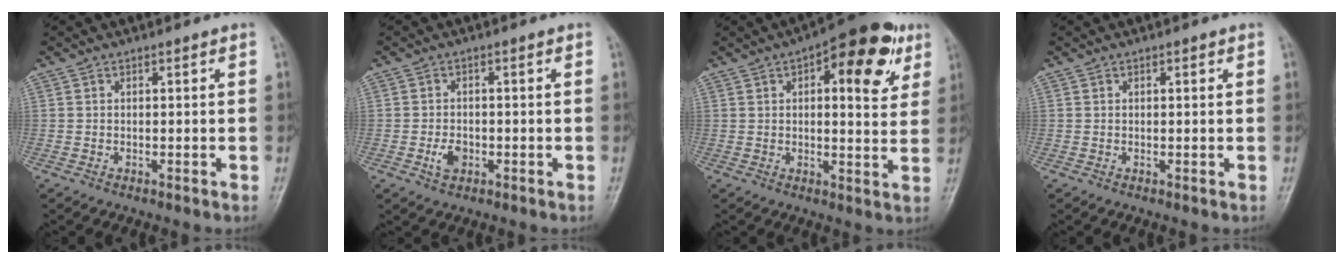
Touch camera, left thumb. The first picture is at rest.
{"total": 3.2, "force": [-1.1, 2.3, 2.0], "torque": [-0.031, 0.002, -0.019]}
{"total": 15.3, "force": [6.4, 6.3, 12.4], "torque": [-0.126, -0.003, 0.077]}
{"total": 0.7, "force": [0.3, 0.3, 0.6], "torque": [-0.008, 0.001, 0.003]}